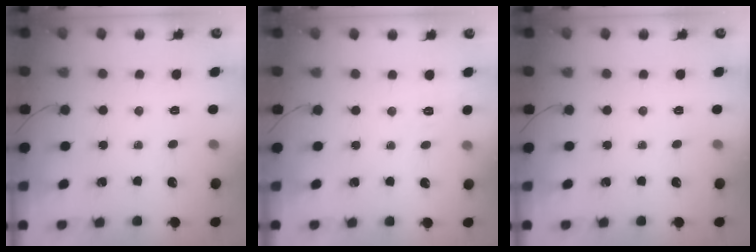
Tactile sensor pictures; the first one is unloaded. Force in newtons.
{"total": 3.2, "press": 2.6, "slide": 1.9}
{"total": 0.0}